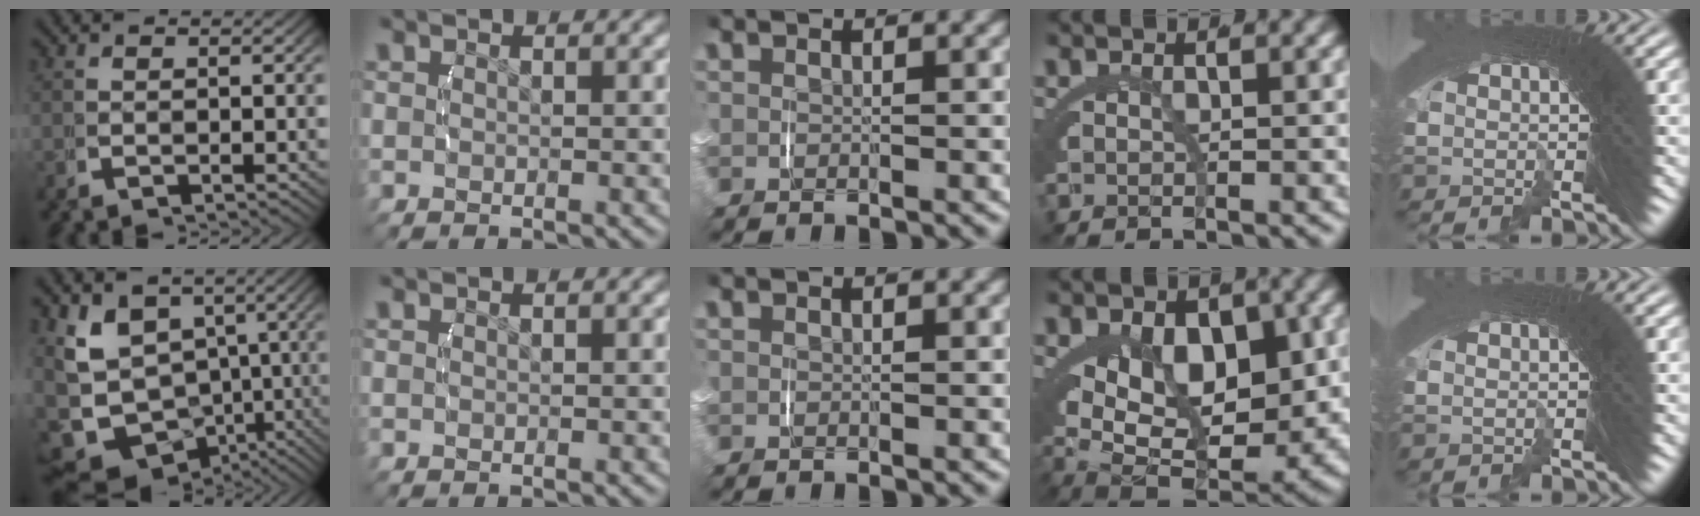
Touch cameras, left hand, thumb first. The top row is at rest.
{"thumb": {"total": 13.5, "force": [-2.7, 10.4, 8.2], "torque": [-0.172, -0.069, -0.016]}, "ring": {"total": 13.1, "force": [-0.6, 9.0, 9.5], "torque": [-0.163, -0.044, 0.012]}, "little": {"total": 1.1, "force": [0.5, 0.7, 0.8], "torque": [-0.015, 0.006, 0.007]}}